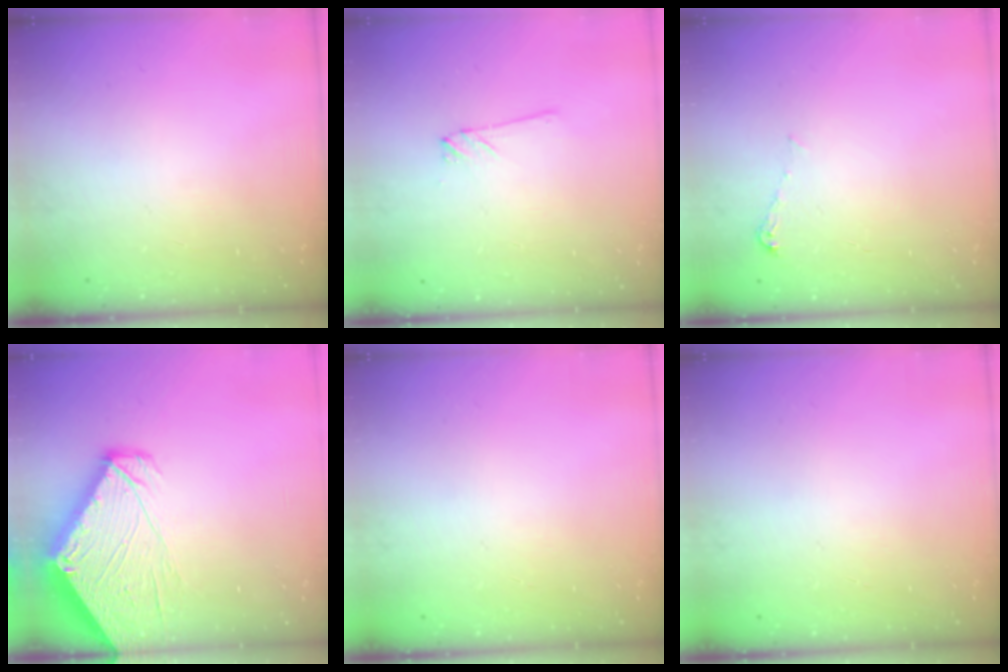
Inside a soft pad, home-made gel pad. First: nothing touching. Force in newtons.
{"total": 1.2, "press": 1.2, "slide": 0.1}
{"total": 4.4, "press": 4.4, "slide": 0.5}
{"total": 9.8, "press": 9.7, "slide": 0.9}
{"total": 0.0}
{"total": 0.0}